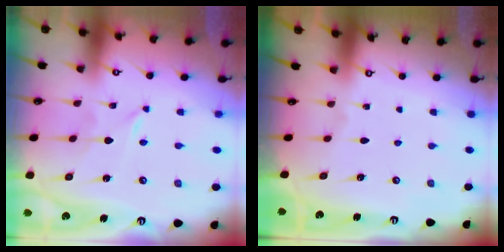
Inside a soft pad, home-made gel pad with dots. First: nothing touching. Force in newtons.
{"total": 0.0}